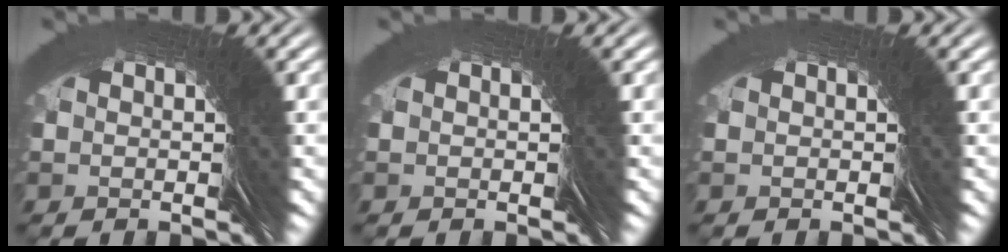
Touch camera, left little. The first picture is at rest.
{"total": 0.0}
{"total": 0.0}